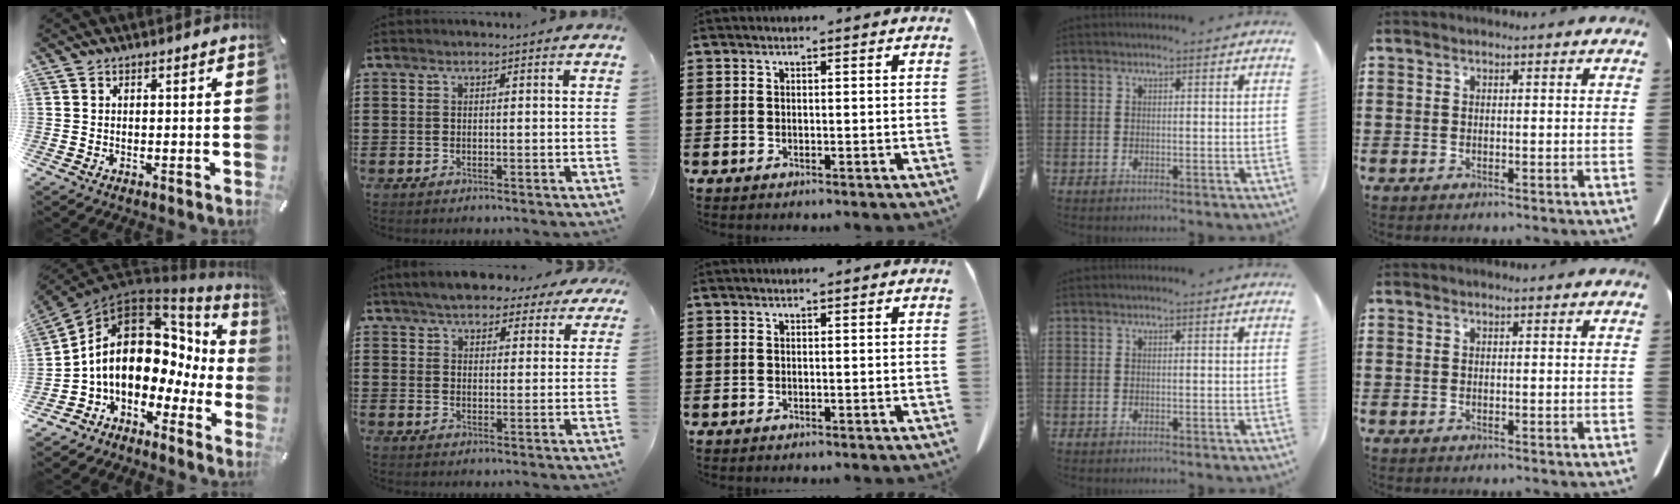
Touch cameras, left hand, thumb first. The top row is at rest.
{"thumb": {"total": 15.8, "force": [1.4, 11.2, 11.1], "torque": [-0.205, -0.021, 0.020]}, "index": {"total": 5.7, "force": [5.3, 1.5, 1.7], "torque": [-0.053, -0.007, 0.097]}}